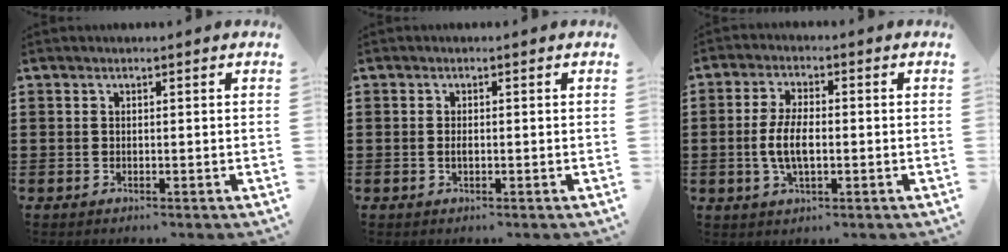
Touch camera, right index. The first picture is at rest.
{"total": 1.0, "force": [-0.2, 0.4, 0.9], "torque": [-0.017, -0.001, -0.004]}
{"total": 5.8, "force": [-0.8, 2.5, 5.2], "torque": [-0.119, -0.004, -0.022]}